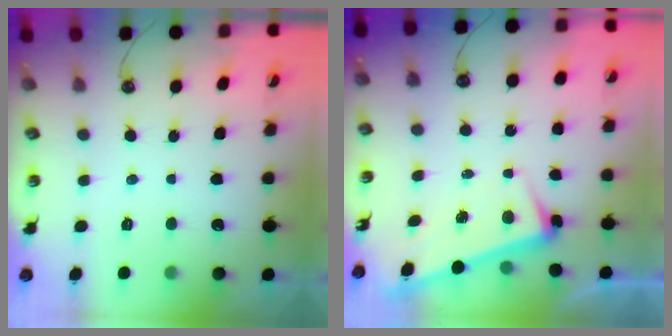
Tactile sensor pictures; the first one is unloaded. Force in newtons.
{"total": 3.3, "press": 3.2, "slide": 1.1}